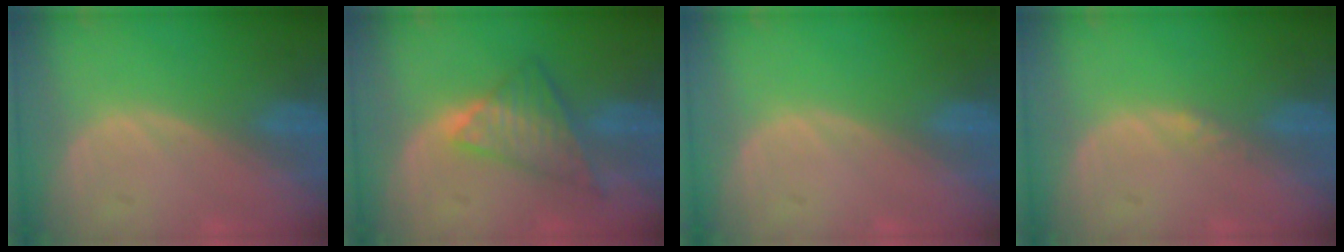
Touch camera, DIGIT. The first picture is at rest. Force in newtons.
{"total": 7.0, "press": 6.6, "slide": 2.5}
{"total": 0.0}
{"total": 1.0, "press": 0.8, "slide": 0.6}